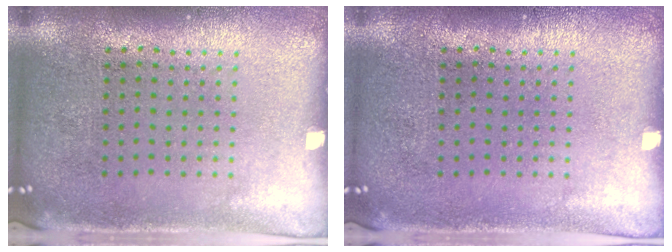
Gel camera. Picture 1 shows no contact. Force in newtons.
{"total": 0.0}